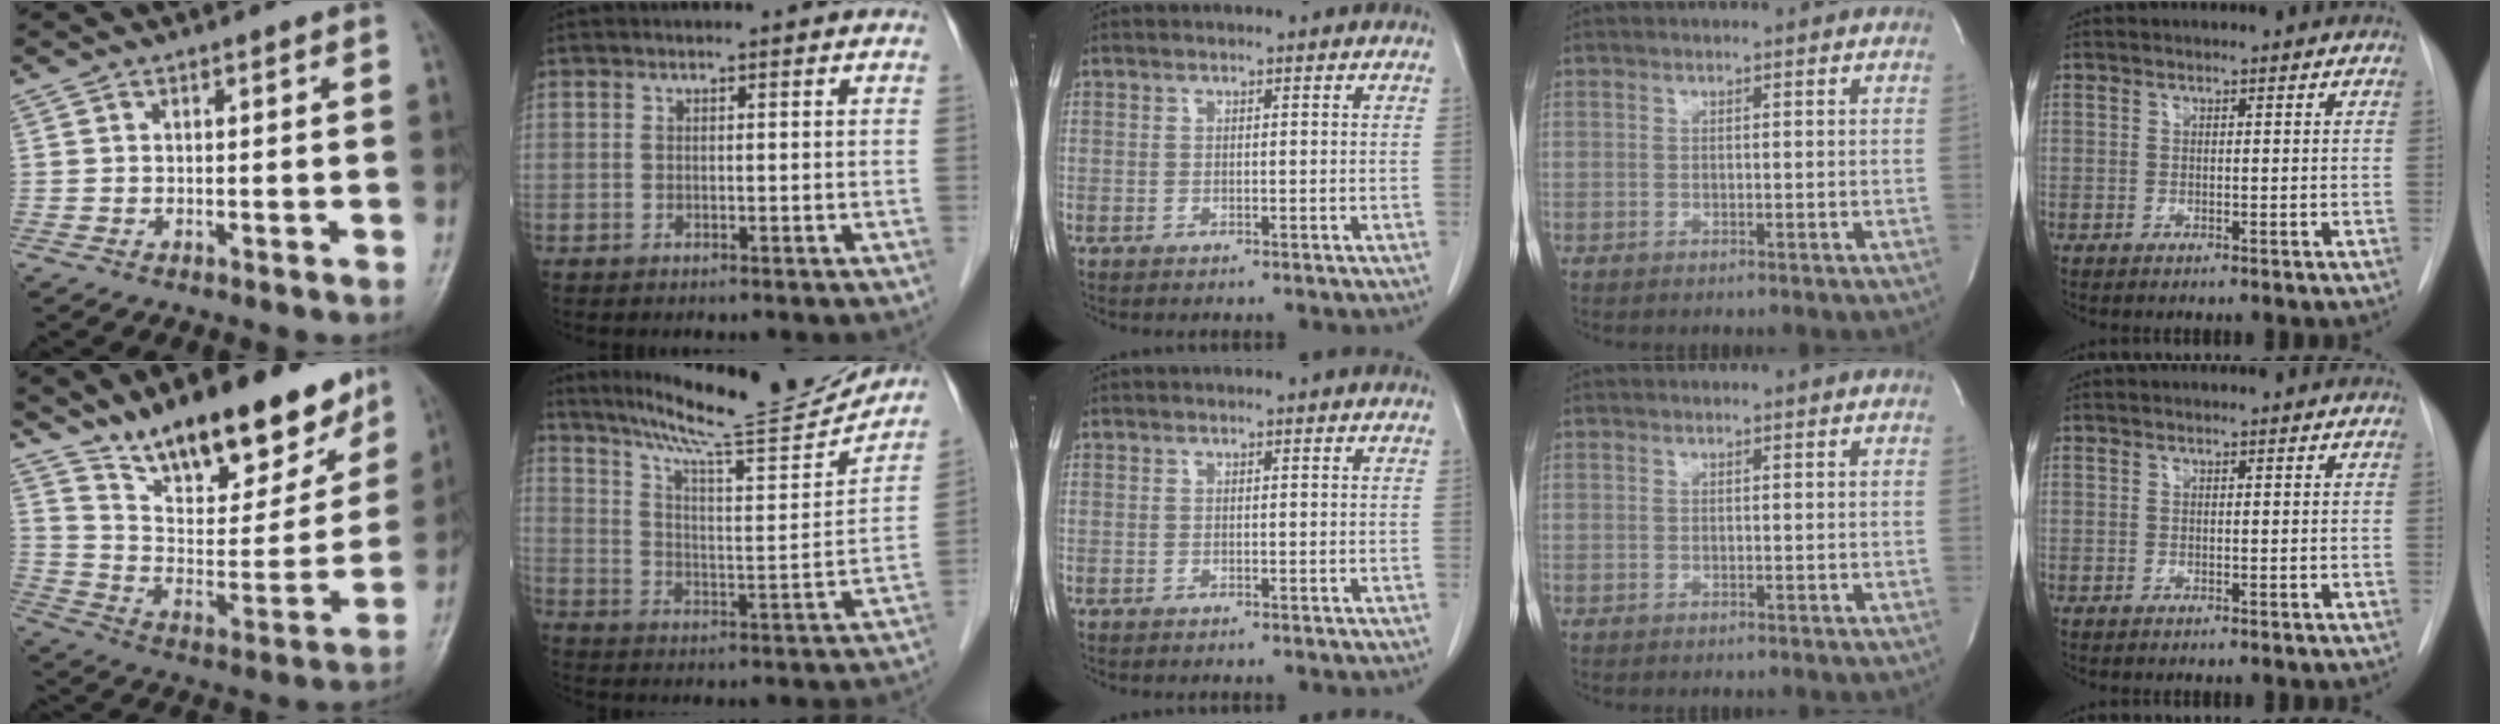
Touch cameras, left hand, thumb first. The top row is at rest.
{"thumb": {"total": 22.5, "force": [16.7, 8.6, 12.3], "torque": [-0.142, -0.086, 0.273]}, "index": {"total": 19.1, "force": [17.7, 0.3, 7.3], "torque": [-0.124, -0.037, 0.261]}}